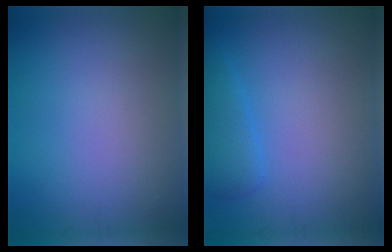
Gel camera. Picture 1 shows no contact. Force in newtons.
{"total": 2.2, "press": 2.2, "slide": 0.0}